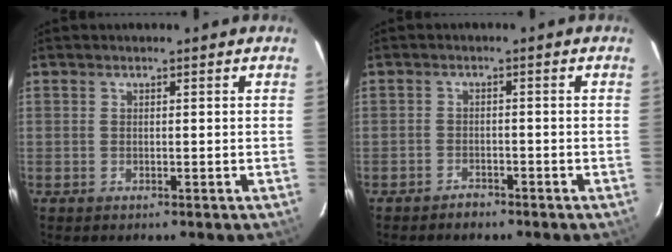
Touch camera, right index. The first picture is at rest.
{"total": 2.5, "force": [-2.2, 1.2, 0.4], "torque": [-0.017, 0.003, -0.037]}